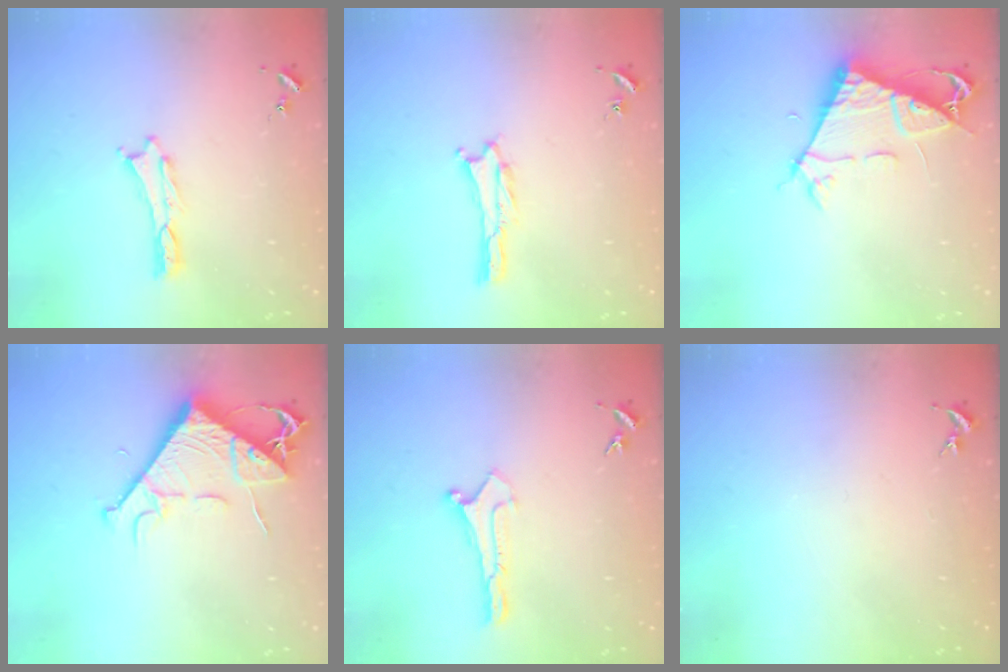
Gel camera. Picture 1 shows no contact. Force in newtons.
{"total": 0.0}
{"total": 7.1, "press": 7.0, "slide": 0.8}
{"total": 8.6, "press": 8.5, "slide": 1.2}
{"total": 0.0}
{"total": 0.0}